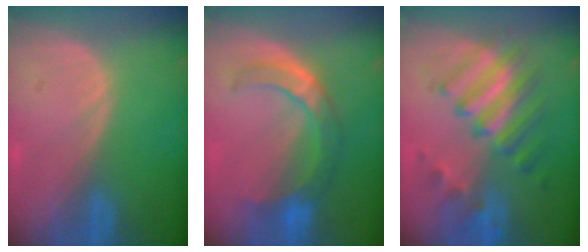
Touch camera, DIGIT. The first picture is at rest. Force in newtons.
{"total": 6.9, "press": 6.8, "slide": 1.3}
{"total": 8.5, "press": 8.2, "slide": 2.0}